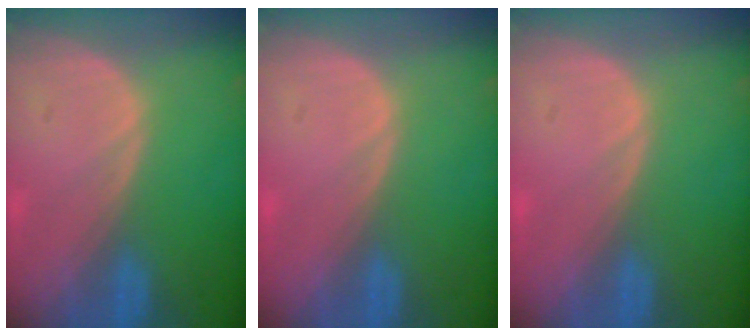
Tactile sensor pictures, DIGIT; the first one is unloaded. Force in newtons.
{"total": 0.7, "press": 0.0, "slide": 0.7}
{"total": 0.7, "press": 0.0, "slide": 0.7}